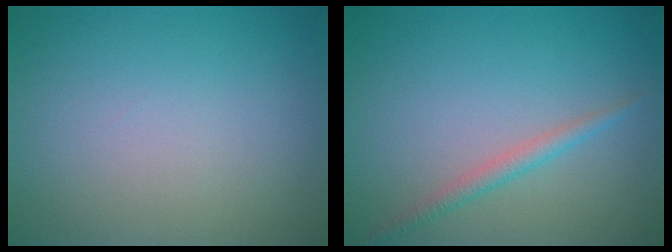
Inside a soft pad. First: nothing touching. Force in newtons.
{"total": 1.6, "press": 1.6, "slide": 0.1}